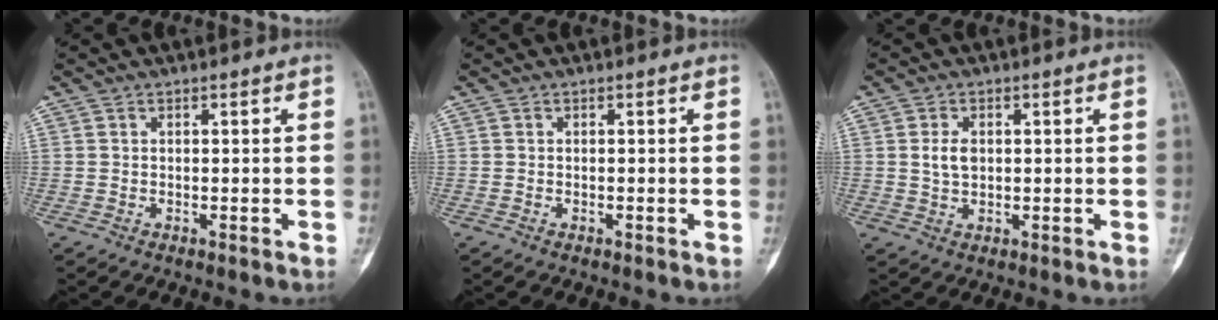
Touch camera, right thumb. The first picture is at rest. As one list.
[{"total": 0.0}, {"total": 3.6, "force": [0.6, 2.4, 2.7], "torque": [-0.046, -0.001, 0.014]}]